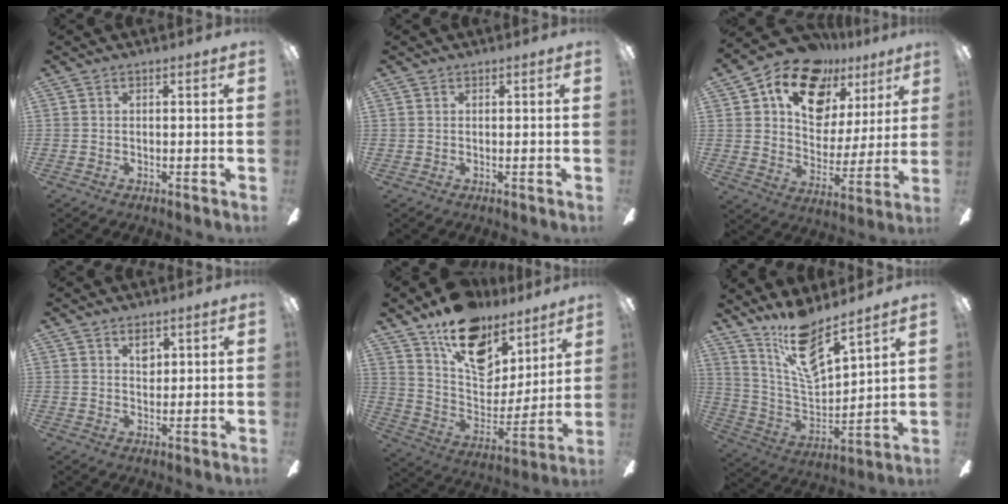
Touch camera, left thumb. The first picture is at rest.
{"total": 0.0}
{"total": 16.8, "force": [11.1, 10.1, 7.5], "torque": [-0.131, -0.064, 0.203]}
{"total": 3.3, "force": [1.9, 2.0, 1.8], "torque": [-0.006, -0.010, 0.028]}
{"total": 17.9, "force": [12.5, 9.9, 8.1], "torque": [-0.130, -0.086, 0.223]}
{"total": 14.8, "force": [11.4, 4.6, 8.3], "torque": [-0.162, -0.073, 0.205]}